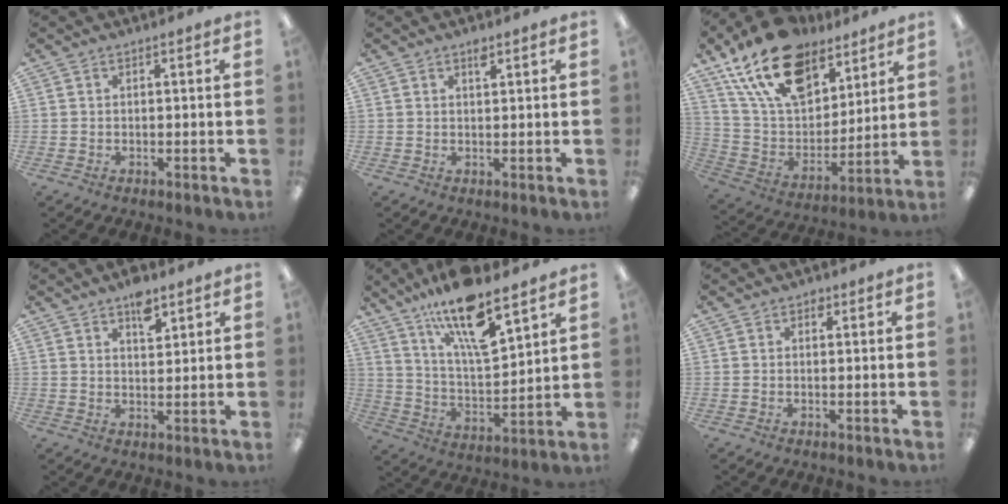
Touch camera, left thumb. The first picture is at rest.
{"total": 1.8, "force": [1.4, 0.5, 1.1], "torque": [-0.017, -0.003, 0.023]}
{"total": 21.5, "force": [14.0, 11.7, 11.3], "torque": [-0.213, -0.066, 0.257]}
{"total": 6.3, "force": [4.2, 3.0, 3.6], "torque": [-0.040, -0.023, 0.068]}
{"total": 17.3, "force": [12.6, 4.8, 10.9], "torque": [-0.192, -0.072, 0.211]}
{"total": 1.1, "force": [0.6, 0.7, 0.6], "torque": [-0.004, 0.000, 0.009]}